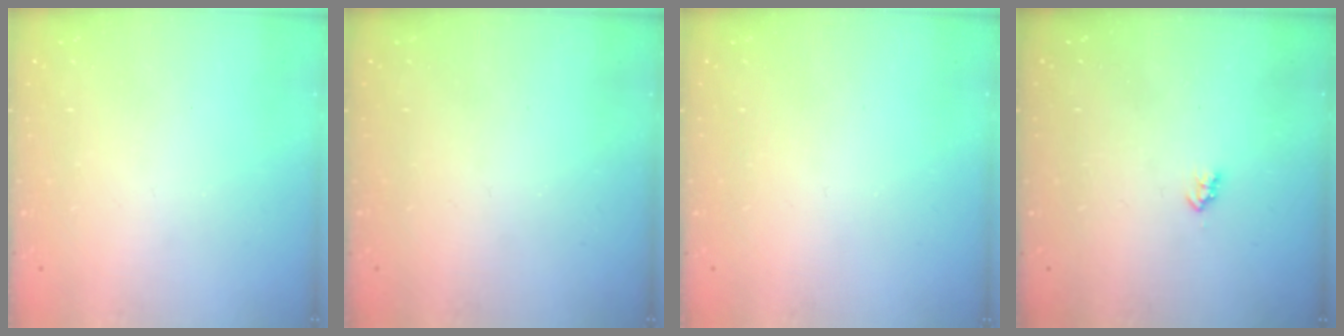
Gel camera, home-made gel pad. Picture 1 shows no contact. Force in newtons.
{"total": 0.0}
{"total": 0.0}
{"total": 2.5, "press": 2.5, "slide": 0.4}